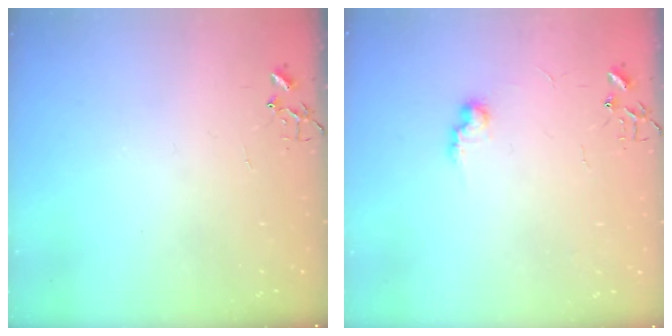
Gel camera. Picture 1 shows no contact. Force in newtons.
{"total": 7.5, "press": 7.5, "slide": 0.5}